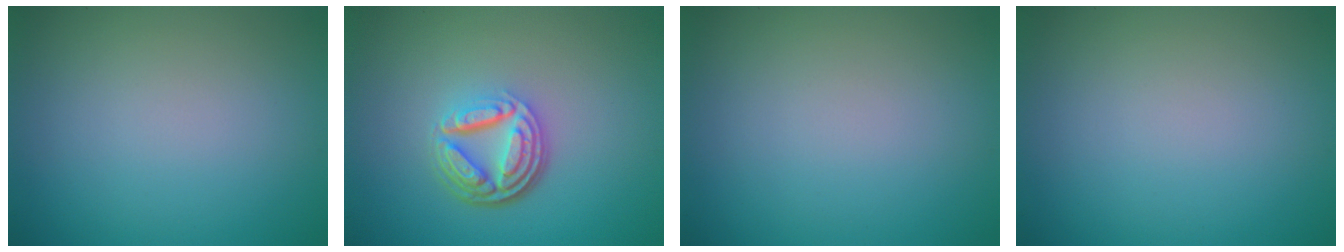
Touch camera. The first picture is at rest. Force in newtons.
{"total": 5.1, "press": 3.6, "slide": 3.6}
{"total": 0.0}
{"total": 0.0}